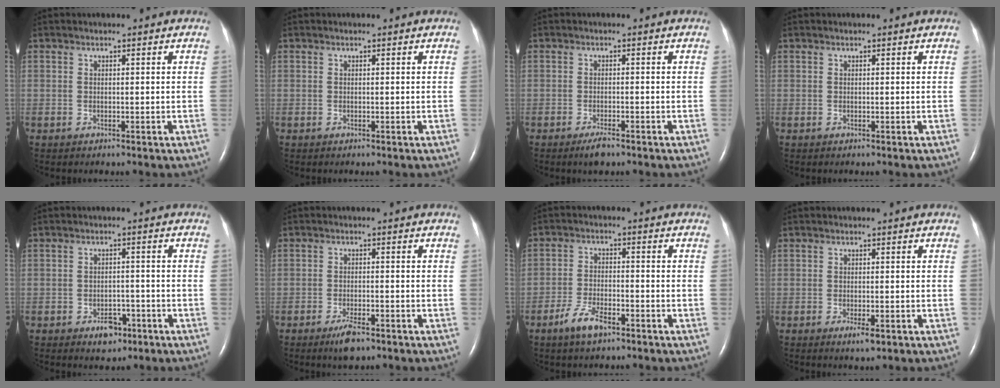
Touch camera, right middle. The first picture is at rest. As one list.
[{"total": 0.0}, {"total": 2.3, "force": [-1.7, 0.5, 1.5], "torque": [-0.035, -0.004, -0.029]}, {"total": 0.0}, {"total": 3.5, "force": [-2.1, 2.0, 1.9], "torque": [-0.026, 0.004, -0.025]}, {"total": 3.5, "force": [-2.5, 0.8, 2.4], "torque": [-0.052, -0.004, -0.042]}, {"total": 5.0, "force": [-3.3, 1.5, 3.3], "torque": [-0.074, -0.002, -0.060]}, {"total": 1.9, "force": [-0.9, 0.4, 1.6], "torque": [-0.028, -0.004, -0.014]}]